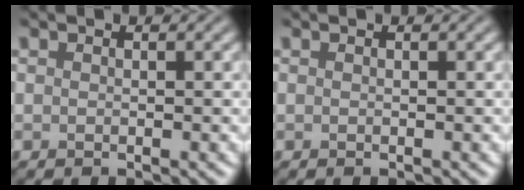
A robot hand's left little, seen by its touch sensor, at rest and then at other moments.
{"total": 0.0}